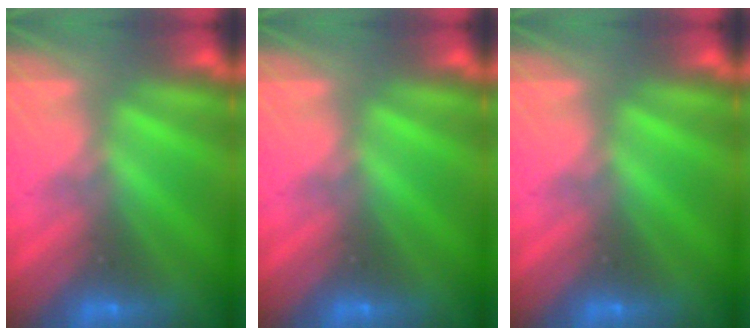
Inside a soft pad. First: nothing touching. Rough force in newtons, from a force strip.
{"total": 0.0}
{"total": 0.0}